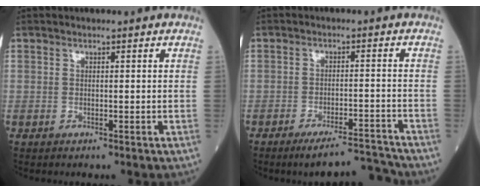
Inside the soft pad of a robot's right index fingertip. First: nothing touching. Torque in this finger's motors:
{"motor_torque": [-0.05, -0.32, 0.18, 0.05]}